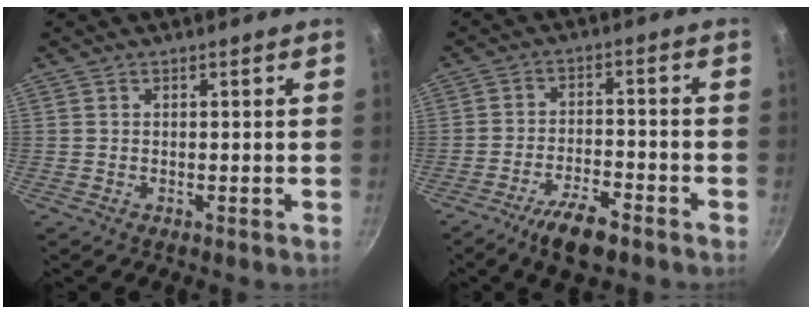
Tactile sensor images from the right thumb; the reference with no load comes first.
{"total": 8.4, "force": [-5.7, 2.6, 5.7], "torque": [-0.101, 0.033, -0.097]}